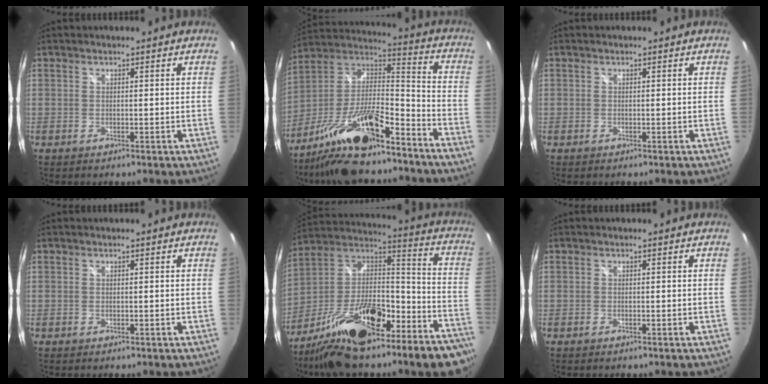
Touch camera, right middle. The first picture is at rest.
{"total": 18.5, "force": [-13.1, 4.2, 12.4], "torque": [-0.243, -0.002, -0.245]}
{"total": 0.0}
{"total": 0.0}
{"total": 27.1, "force": [-18.0, 8.9, 18.2], "torque": [-0.275, 0.006, -0.286]}
{"total": 0.0}